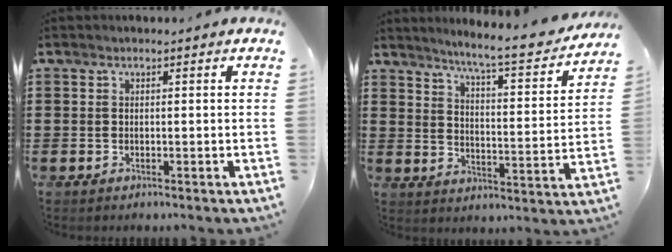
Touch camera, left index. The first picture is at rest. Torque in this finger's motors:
{"motor_torque": [0.27, -0.47, 0.49, 0.11]}